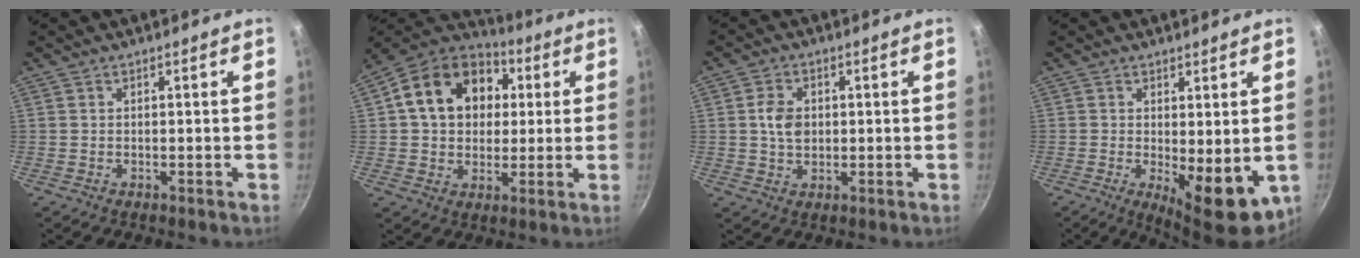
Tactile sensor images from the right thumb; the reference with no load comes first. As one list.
[{"total": 18.9, "force": [4.1, 14.5, 11.3], "torque": [-0.173, 0.022, 0.057]}, {"total": 5.4, "force": [0.5, 3.9, 3.6], "torque": [-0.054, 0.001, 0.007]}, {"total": 10.1, "force": [-1.2, 3.9, 9.2], "torque": [-0.104, -0.006, -0.003]}]